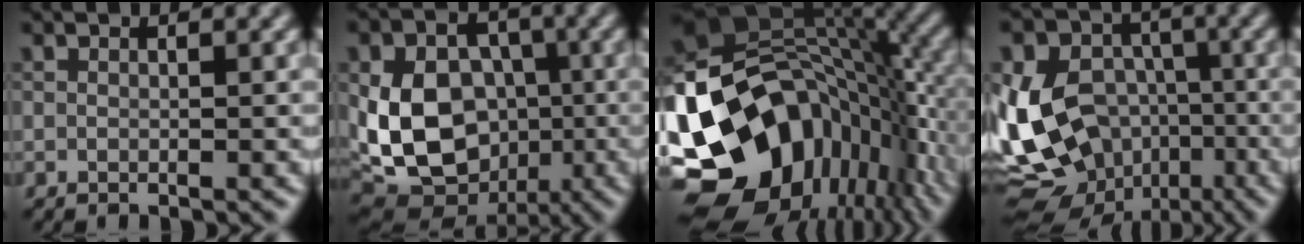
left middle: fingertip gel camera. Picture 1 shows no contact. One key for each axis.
{"total": 12.5, "fx": -1.2, "fy": 9.8, "fz": 7.7, "tx": -0.140, "ty": -0.001, "tz": -0.029}
{"total": 18.8, "fx": -6.6, "fy": 12.9, "fz": 12.0, "tx": -0.248, "ty": -0.013, "tz": -0.122}
{"total": 16.8, "fx": -2.1, "fy": 13.7, "fz": 9.4, "tx": -0.210, "ty": 0.008, "tz": -0.037}